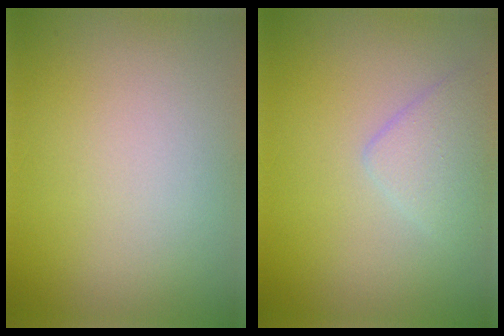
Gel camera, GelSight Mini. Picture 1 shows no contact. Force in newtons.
{"total": 2.3, "press": 2.3, "slide": 0.1}